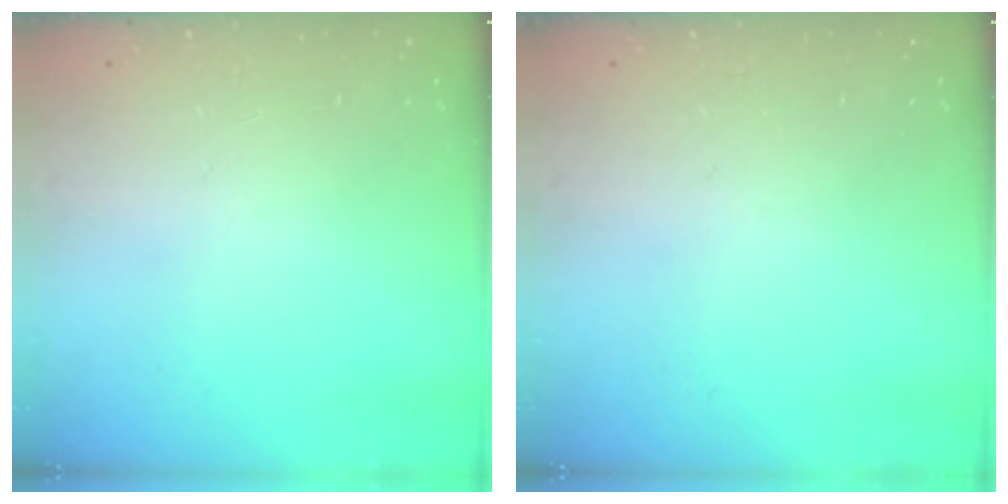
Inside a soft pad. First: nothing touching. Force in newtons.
{"total": 0.0}